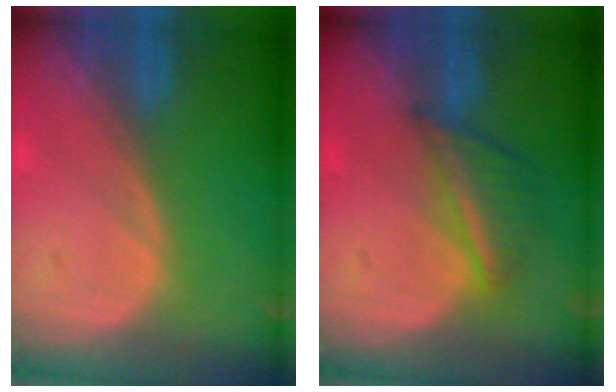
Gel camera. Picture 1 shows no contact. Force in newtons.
{"total": 5.6, "press": 5.3, "slide": 1.7}